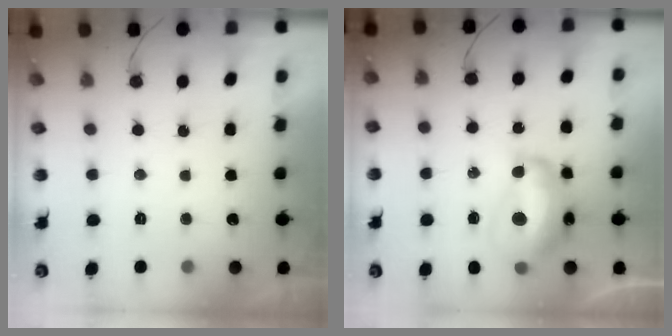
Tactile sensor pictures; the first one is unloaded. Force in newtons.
{"total": 13.7, "press": 13.6, "slide": 1.2}